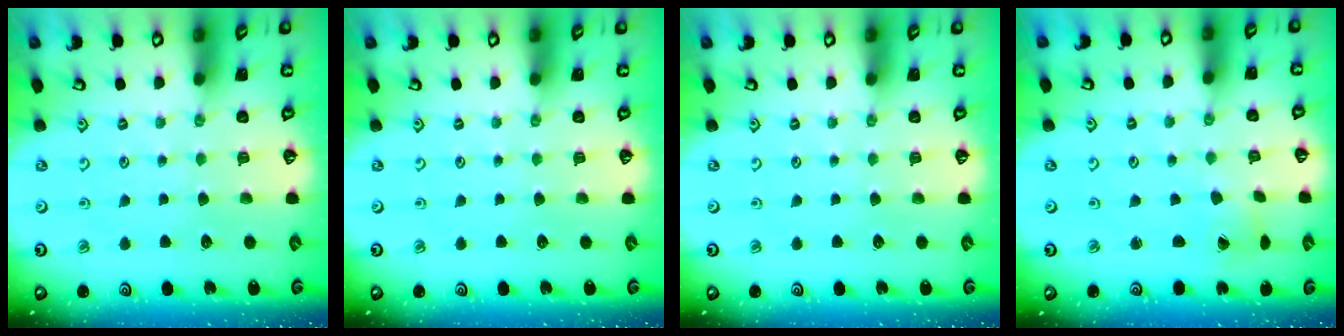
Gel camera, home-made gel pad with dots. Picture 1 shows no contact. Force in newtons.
{"total": 0.0}
{"total": 0.0}
{"total": 1.6, "press": 1.5, "slide": 0.3}